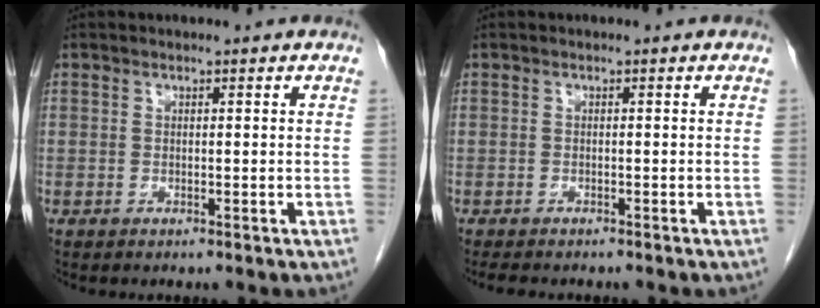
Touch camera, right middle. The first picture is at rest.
{"total": 3.8, "force": [-3.3, 1.1, 1.7], "torque": [-0.027, -0.008, -0.042]}